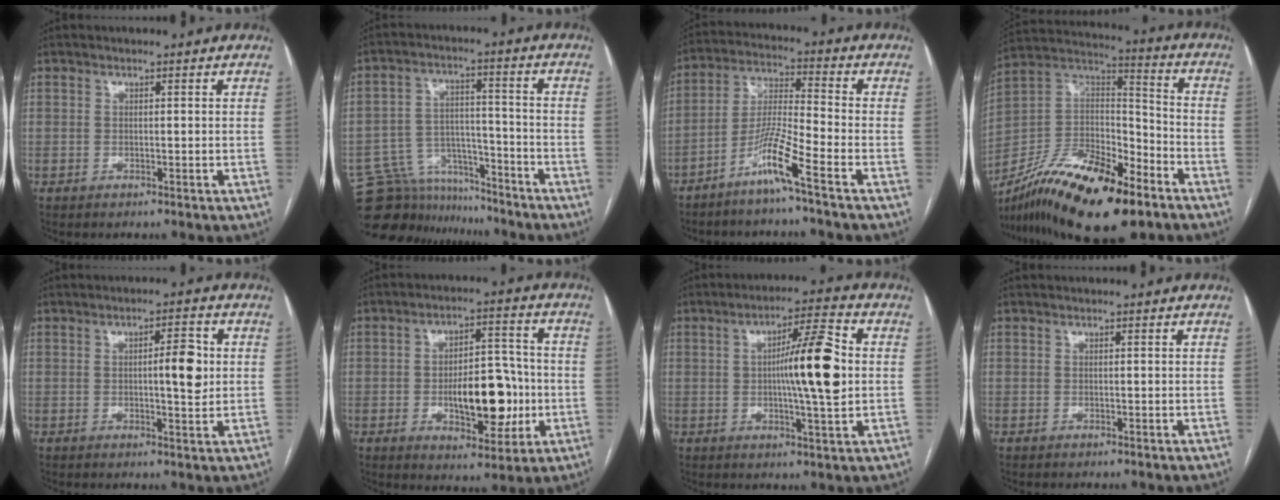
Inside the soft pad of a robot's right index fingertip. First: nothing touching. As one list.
[{"total": 11.9, "force": [-11.1, 4.4, 0.1], "torque": [-0.001, 0.046, -0.180]}, {"total": 7.9, "force": [-5.1, -0.8, 6.0], "torque": [-0.125, -0.007, -0.105]}, {"total": 22.7, "force": [-15.0, 7.2, 15.4], "torque": [-0.279, 0.005, -0.261]}, {"total": 5.4, "force": [0.4, 1.2, 5.2], "torque": [-0.075, 0.008, 0.005]}, {"total": 12.3, "force": [-2.2, 5.2, 11.0], "torque": [-0.164, 0.016, -0.025]}, {"total": 11.2, "force": [0.6, 1.2, 11.1], "torque": [-0.177, 0.011, 0.006]}, {"total": 0.0}]